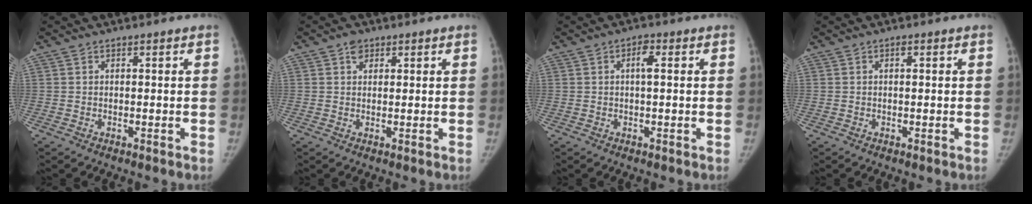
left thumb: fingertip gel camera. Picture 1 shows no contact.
{"total": 2.3, "force": [1.3, 1.8, 0.8], "torque": [0.003, -0.004, 0.015]}
{"total": 2.5, "force": [0.5, 1.0, 2.2], "torque": [-0.035, 0.004, 0.004]}
{"total": 0.8, "force": [0.2, 0.4, 0.6], "torque": [-0.004, 0.001, 0.002]}